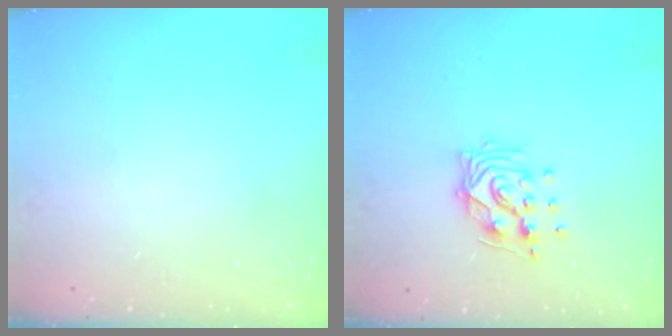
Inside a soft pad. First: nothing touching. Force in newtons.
{"total": 11.0, "press": 11.0, "slide": 0.9}